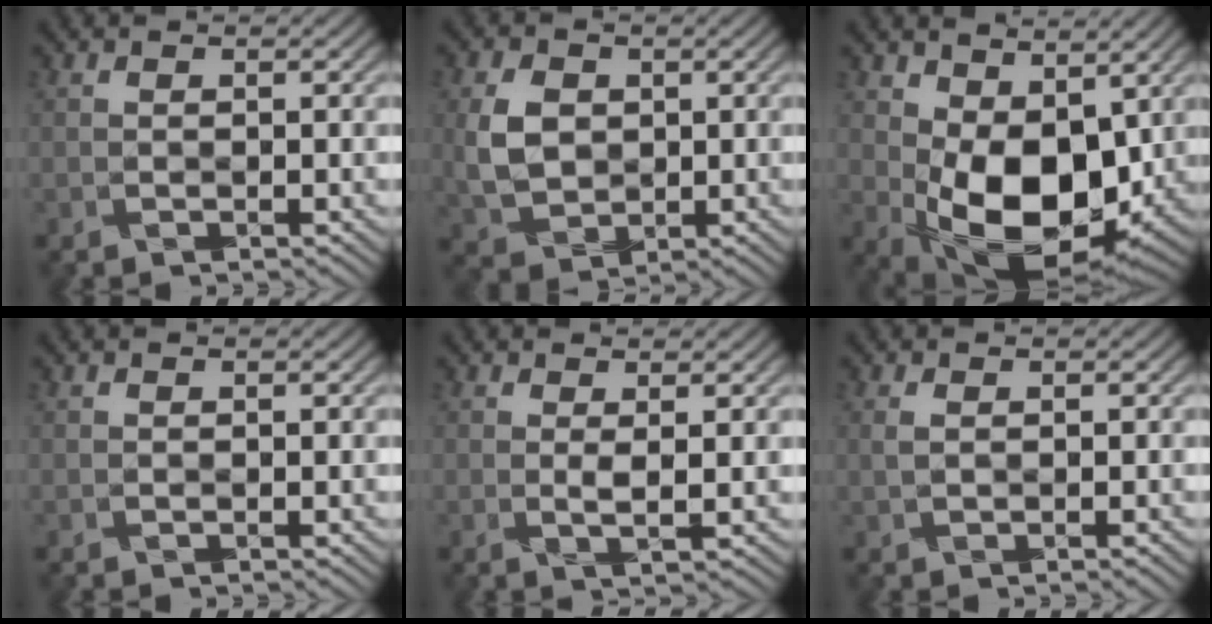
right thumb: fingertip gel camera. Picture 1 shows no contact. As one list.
[{"total": 6.5, "force": [0.5, 5.0, 4.1], "torque": [-0.102, 0.000, 0.005]}, {"total": 12.2, "force": [1.2, 7.2, 9.8], "torque": [-0.185, -0.015, 0.024]}, {"total": 0.0}, {"total": 1.4, "force": [0.5, -0.1, 1.3], "torque": [-0.029, -0.002, 0.006]}, {"total": 1.4, "force": [0.0, 0.7, 1.2], "torque": [-0.029, 0.000, 0.000]}]